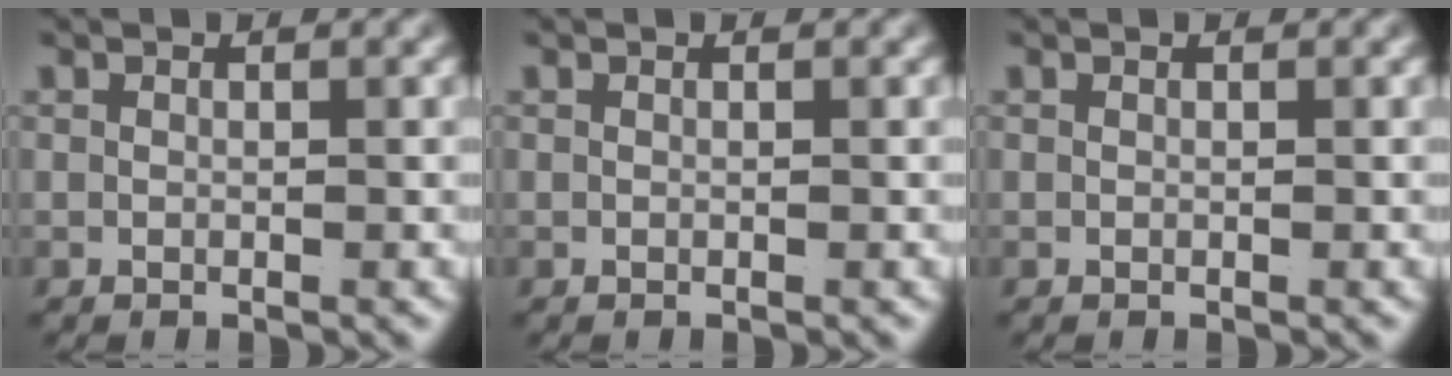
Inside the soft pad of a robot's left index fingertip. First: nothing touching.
{"total": 0.0}
{"total": 0.0}